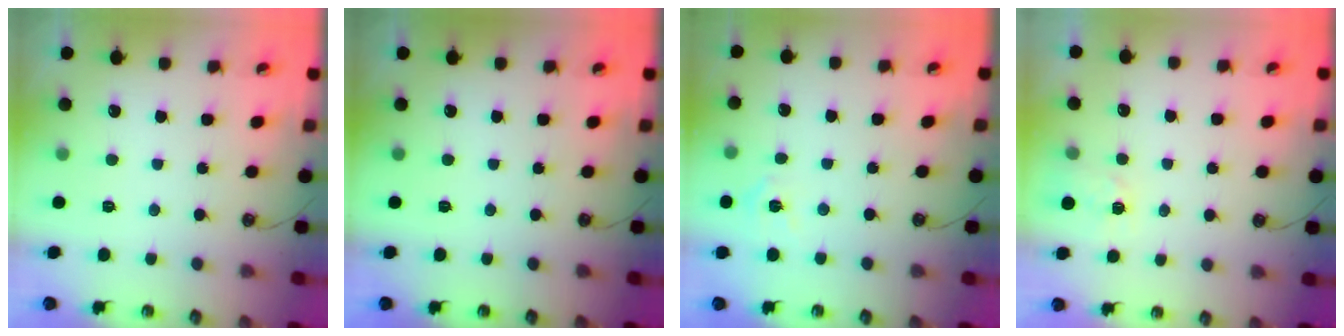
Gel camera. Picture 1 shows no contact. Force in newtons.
{"total": 0.0}
{"total": 7.3, "press": 7.3, "slide": 0.7}
{"total": 2.9, "press": 2.9, "slide": 0.5}